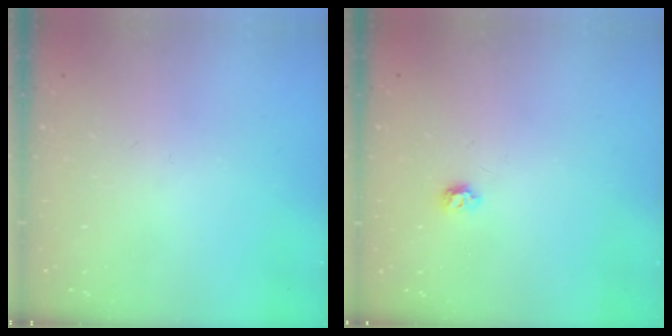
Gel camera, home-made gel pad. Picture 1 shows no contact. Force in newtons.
{"total": 3.9, "press": 3.9, "slide": 0.6}